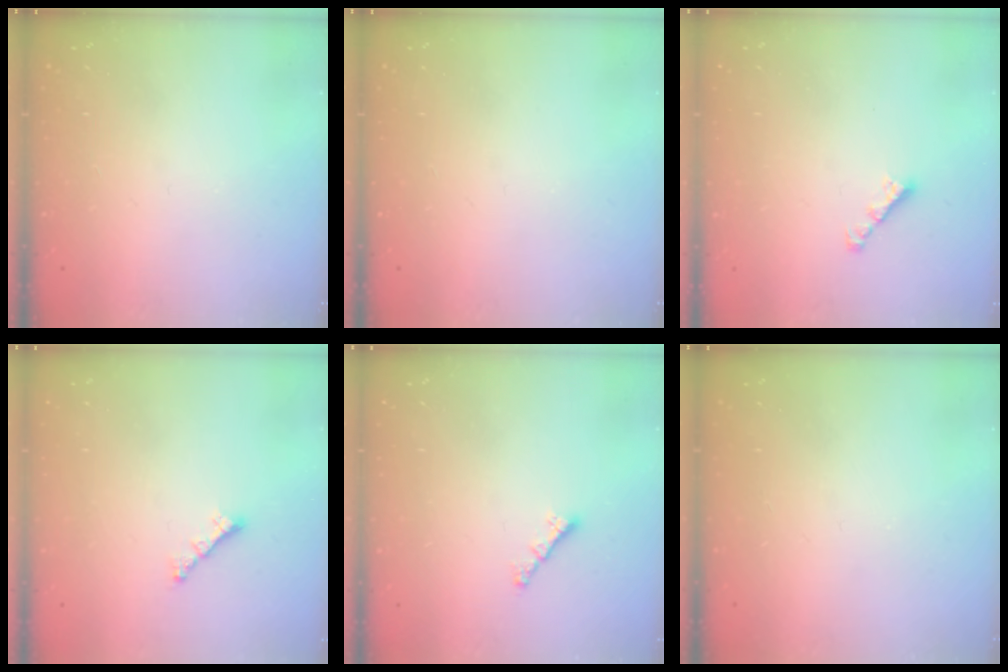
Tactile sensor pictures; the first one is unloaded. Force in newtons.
{"total": 0.0}
{"total": 2.1, "press": 2.0, "slide": 0.6}
{"total": 1.8, "press": 1.7, "slide": 0.5}
{"total": 0.8, "press": 0.7, "slide": 0.4}
{"total": 0.0}